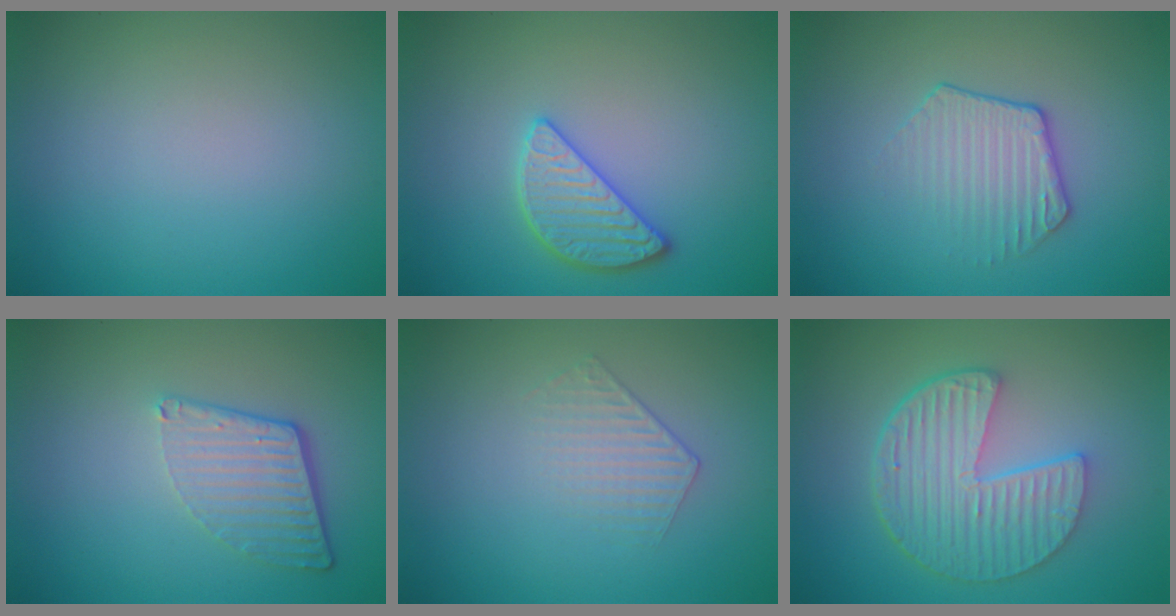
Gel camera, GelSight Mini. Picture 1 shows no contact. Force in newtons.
{"total": 2.8, "press": 2.8, "slide": 0.6}
{"total": 2.3, "press": 1.8, "slide": 1.4}
{"total": 3.6, "press": 2.6, "slide": 2.4}
{"total": 1.3, "press": 0.6, "slide": 1.2}
{"total": 6.3, "press": 4.6, "slide": 4.4}